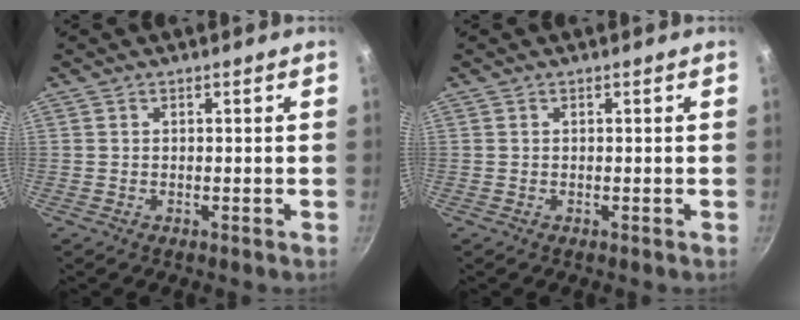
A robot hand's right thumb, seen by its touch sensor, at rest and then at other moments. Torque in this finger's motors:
{"motor_torque": [-0.01, -0.01, 0.01, 0.00, 0.00]}